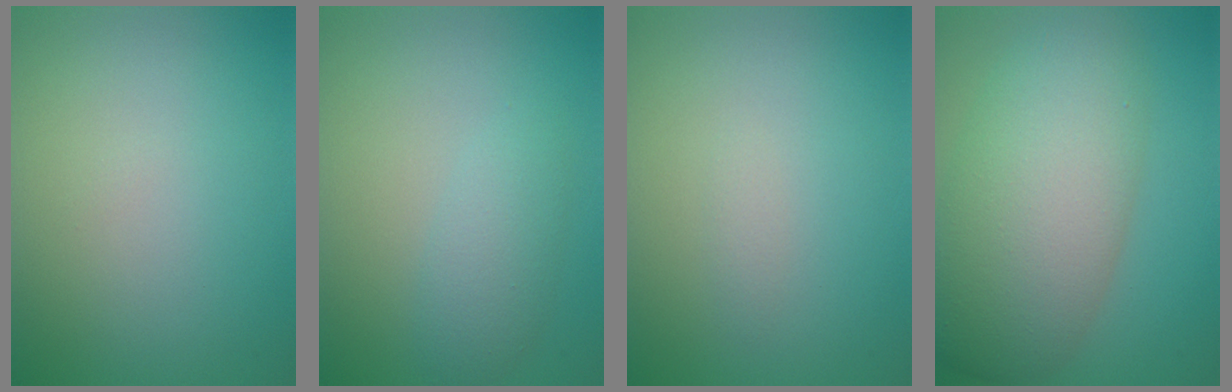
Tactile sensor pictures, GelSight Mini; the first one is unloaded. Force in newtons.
{"total": 2.4, "press": 2.4, "slide": 0.1}
{"total": 0.6, "press": 0.6, "slide": 0.0}
{"total": 9.6, "press": 9.6, "slide": 0.3}